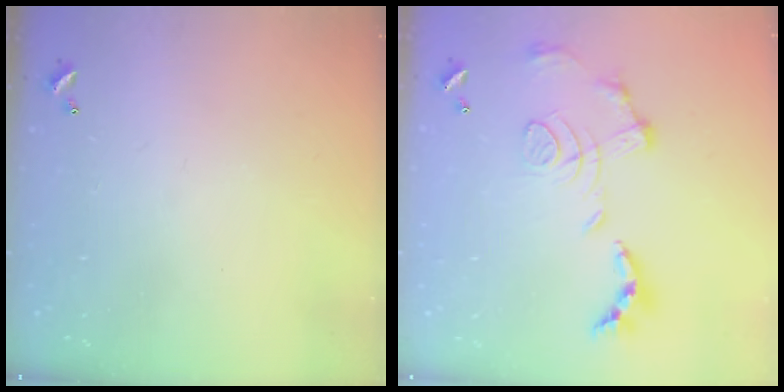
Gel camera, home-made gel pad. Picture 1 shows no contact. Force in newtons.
{"total": 1.5, "press": 0.8, "slide": 1.3}